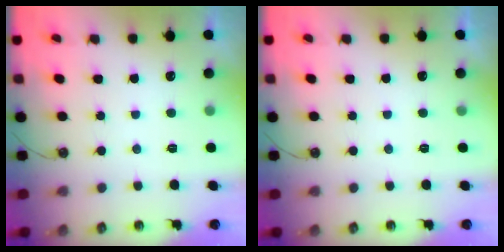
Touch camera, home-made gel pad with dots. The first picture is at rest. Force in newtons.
{"total": 0.0}